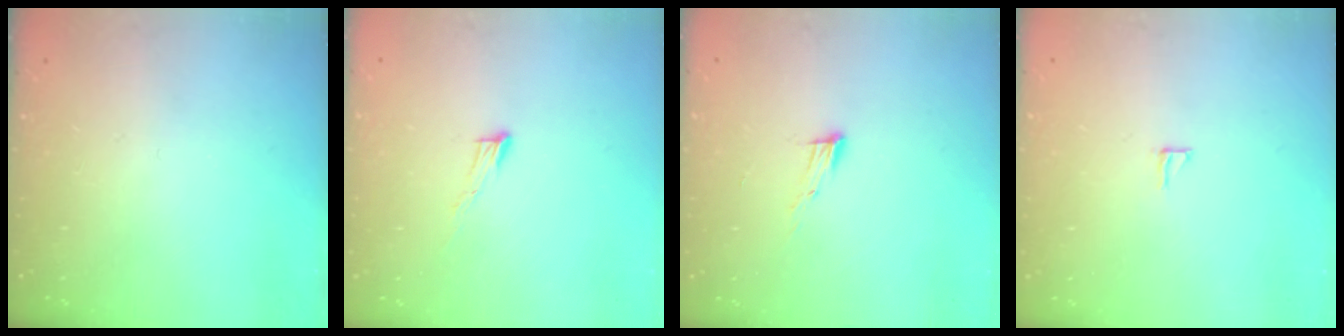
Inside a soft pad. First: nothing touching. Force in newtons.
{"total": 5.7, "press": 5.7, "slide": 0.3}
{"total": 7.7, "press": 7.6, "slide": 1.2}
{"total": 4.3, "press": 4.3, "slide": 0.3}